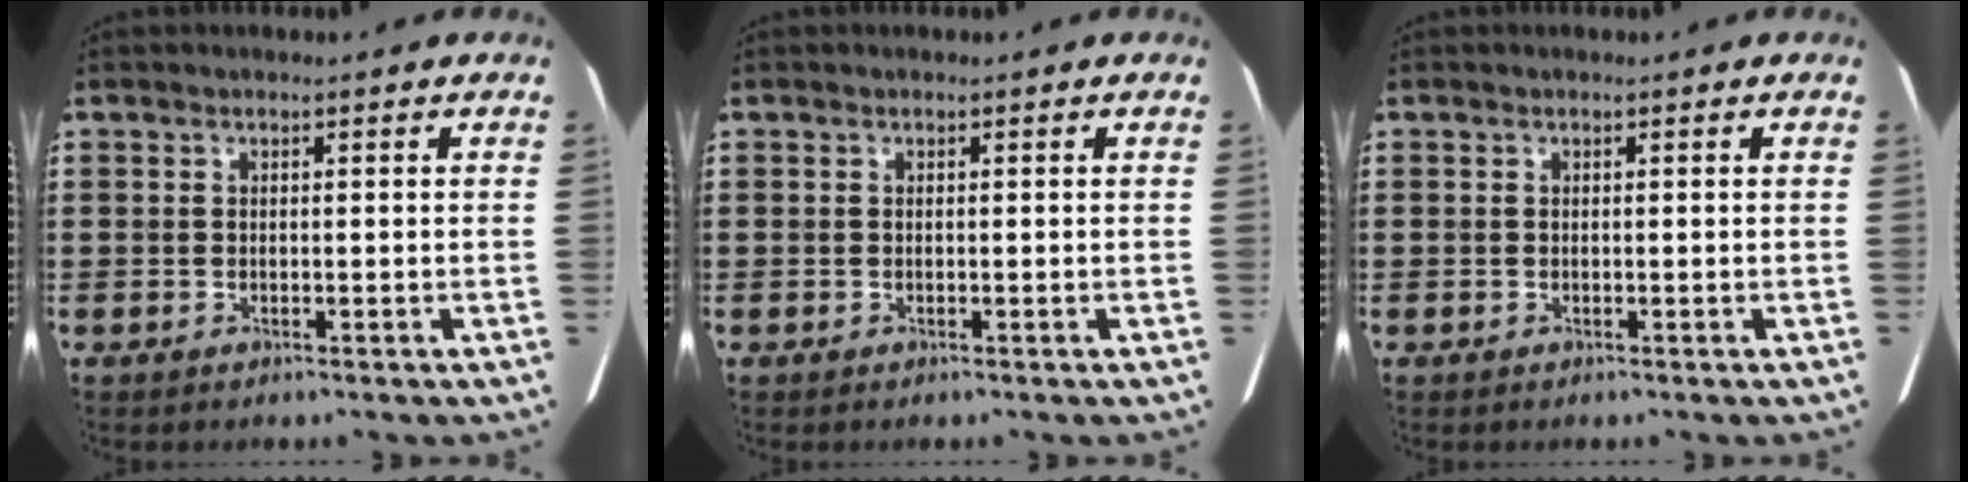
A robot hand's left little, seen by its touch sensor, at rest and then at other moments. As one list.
[{"total": 0.0}, {"total": 0.0}]